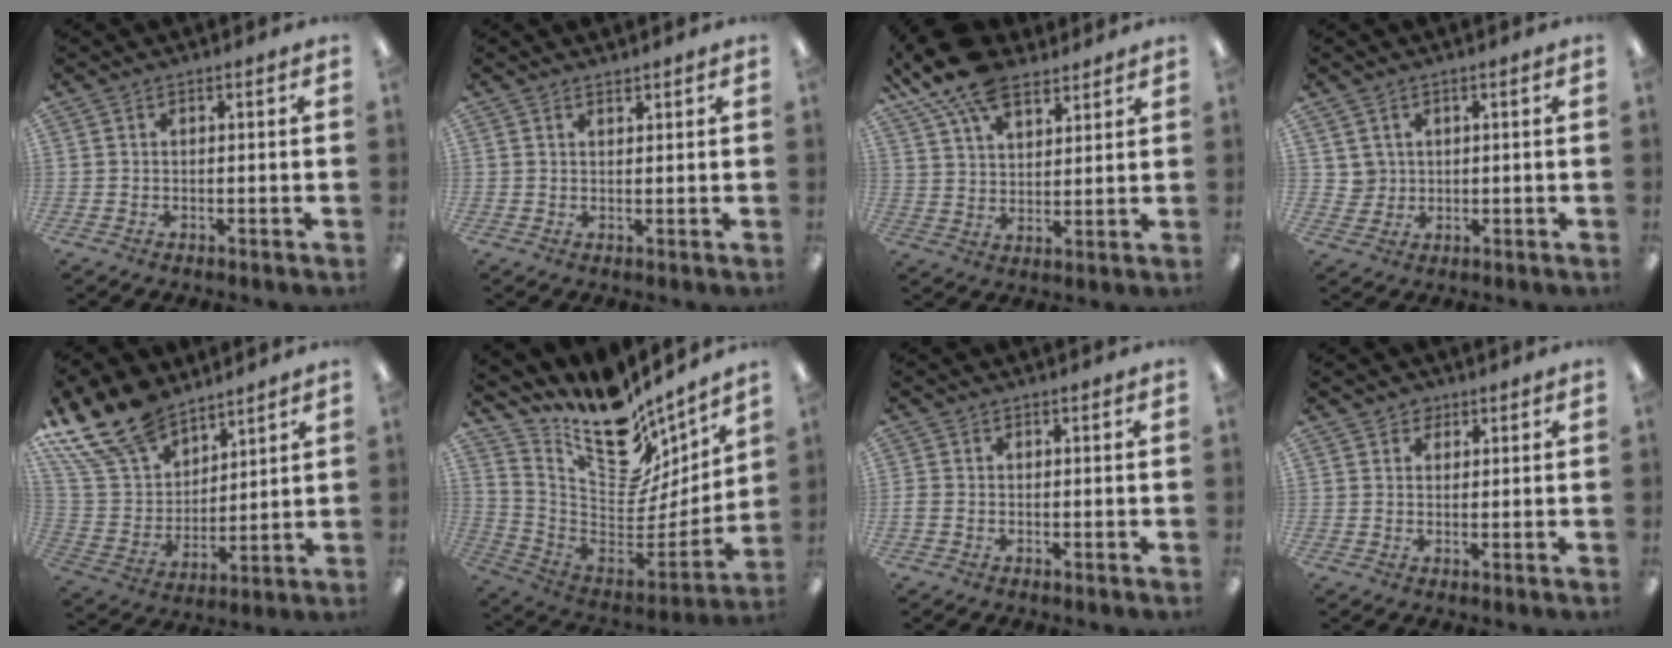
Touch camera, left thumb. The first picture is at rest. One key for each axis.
{"total": 1.3, "fx": 1.3, "fy": 0.3, "fz": 0.0, "tx": -0.001, "ty": -0.002, "tz": 0.025}
{"total": 14.3, "fx": 9.8, "fy": 7.1, "fz": 7.7, "tx": -0.150, "ty": -0.035, "tz": 0.180}
{"total": 3.3, "fx": 1.8, "fy": 2.8, "fz": -0.2, "tx": -0.009, "ty": 0.002, "tz": 0.034}
{"total": 18.7, "fx": 14.6, "fy": 9.6, "fz": 6.6, "tx": -0.163, "ty": -0.081, "tz": 0.277}
{"total": 17.4, "fx": 12.1, "fy": 8.9, "fz": 8.9, "tx": -0.124, "ty": -0.123, "tz": 0.209}
{"total": 0.8, "fx": -0.2, "fy": 0.7, "fz": 0.4, "tx": -0.007, "ty": 0.002, "tz": -0.005}
{"total": 2.6, "fx": 1.9, "fy": 1.9, "fz": 0.2, "tx": 0.007, "ty": -0.004, "tz": 0.031}